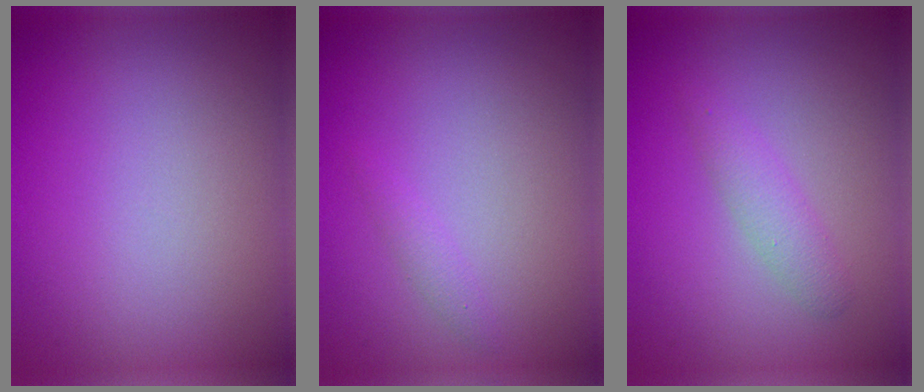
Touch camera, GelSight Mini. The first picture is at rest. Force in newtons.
{"total": 0.8, "press": 0.8, "slide": 0.1}
{"total": 1.8, "press": 1.8, "slide": 0.0}